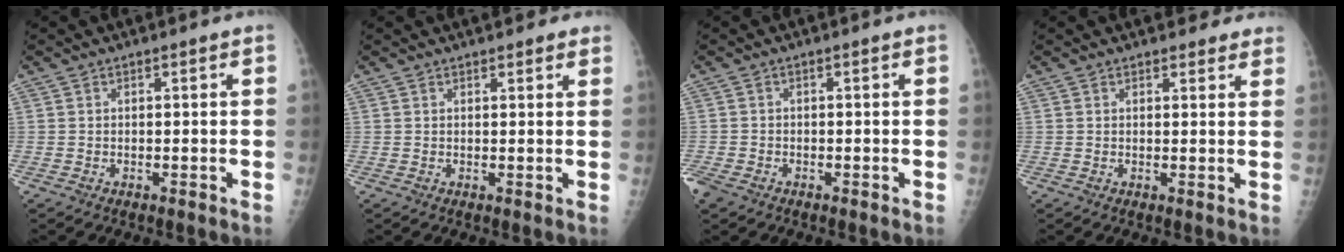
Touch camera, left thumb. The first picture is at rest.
{"total": 4.4, "force": [3.6, 1.5, 2.0], "torque": [-0.005, -0.001, 0.037]}
{"total": 3.2, "force": [-2.0, 2.1, 1.3], "torque": [-0.035, -0.002, -0.037]}
{"total": 4.6, "force": [4.1, 1.7, 1.0], "torque": [0.021, -0.015, 0.038]}